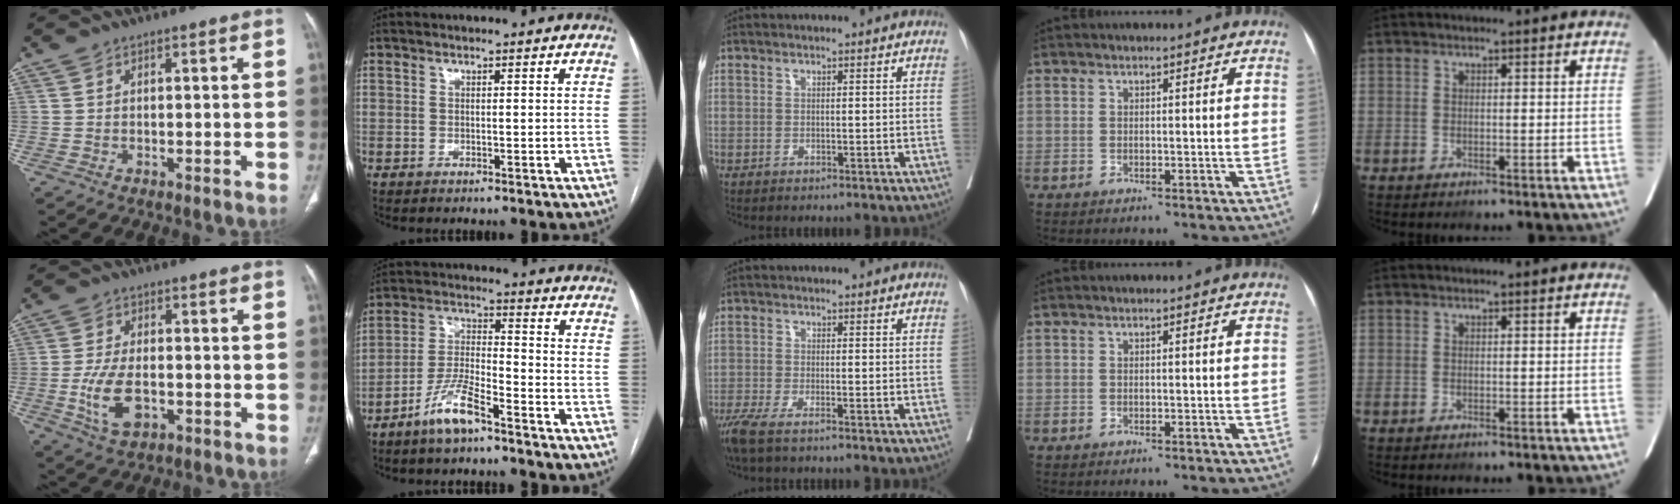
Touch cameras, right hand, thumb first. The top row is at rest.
{"thumb": {"total": 8.9, "force": [-2.3, 4.9, 7.0], "torque": [-0.140, 0.004, -0.036]}, "index": {"total": 8.2, "force": [-5.7, 1.6, 5.7], "torque": [-0.123, -0.006, -0.113]}, "middle": {"total": 5.1, "force": [-4.0, 0.3, 3.2], "torque": [-0.053, -0.011, -0.070]}}